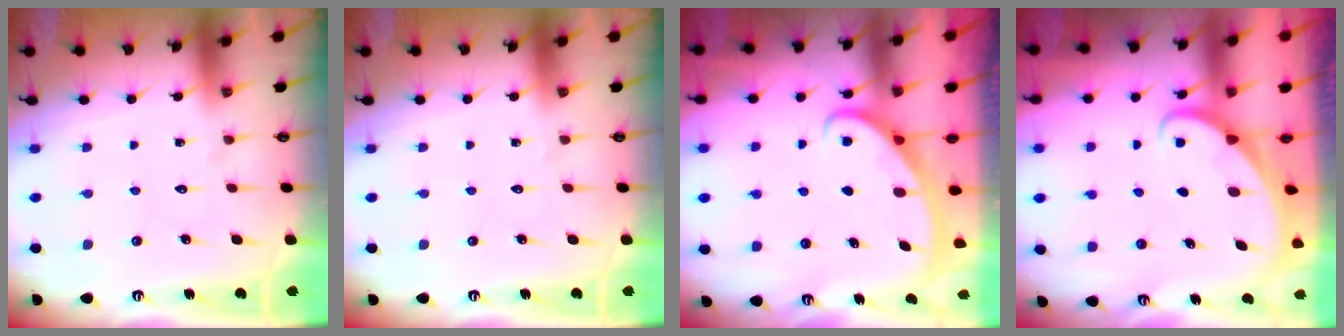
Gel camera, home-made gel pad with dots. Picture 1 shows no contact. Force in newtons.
{"total": 0.0}
{"total": 2.8, "press": 2.8, "slide": 0.4}
{"total": 1.7, "press": 1.6, "slide": 0.1}